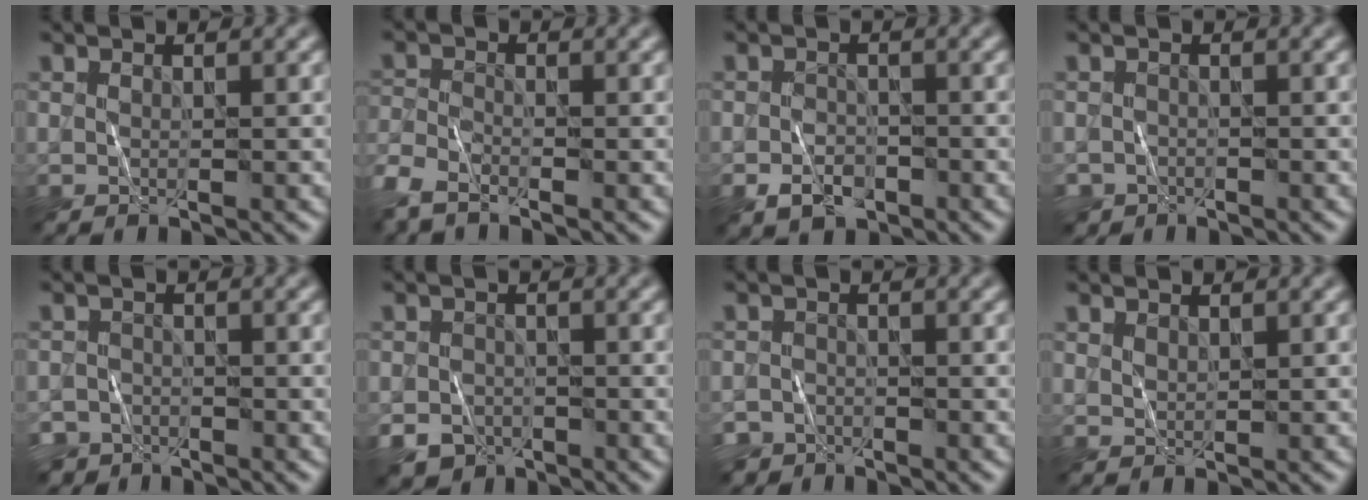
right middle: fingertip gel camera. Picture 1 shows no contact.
{"total": 3.8, "force": [-2.9, 1.5, 2.0], "torque": [-0.047, -0.010, -0.070]}
{"total": 2.7, "force": [-1.4, 1.8, 1.4], "torque": [-0.021, 0.000, -0.028]}
{"total": 1.7, "force": [-1.3, 1.1, -0.2], "torque": [0.010, 0.001, -0.024]}
{"total": 3.3, "force": [-2.7, 1.9, 0.2], "torque": [0.010, -0.001, -0.045]}
{"total": 3.8, "force": [-2.4, 2.7, 1.2], "torque": [-0.023, -0.010, -0.042]}
{"total": 2.7, "force": [-2.2, 1.5, 0.0], "torque": [0.014, 0.004, -0.038]}
{"total": 0.7, "force": [0.6, 0.2, 0.1], "torque": [-0.005, 0.001, 0.016]}